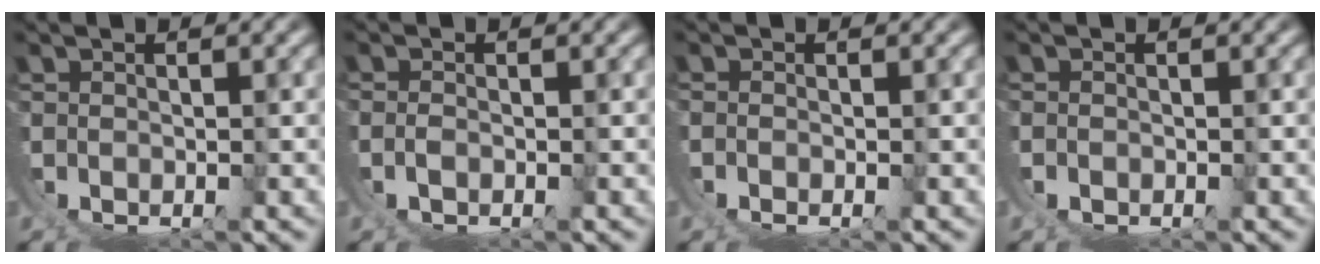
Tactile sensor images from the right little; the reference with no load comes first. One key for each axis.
{"total": 1.5, "fx": 0.4, "fy": 0.9, "fz": 1.0, "tx": -0.029, "ty": -0.004, "tz": 0.008}
{"total": 1.1, "fx": 0.1, "fy": 0.4, "fz": 1.0, "tx": -0.027, "ty": -0.007, "tz": 0.005}
{"total": 1.0, "fx": 0.3, "fy": 0.8, "fz": 0.4, "tx": -0.017, "ty": 0.000, "tz": 0.005}